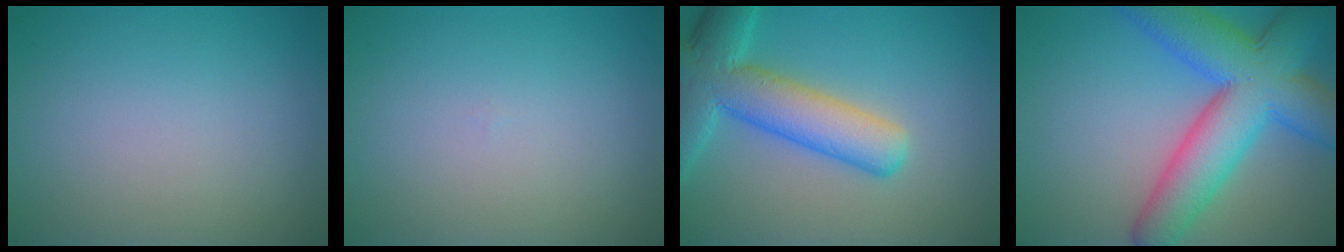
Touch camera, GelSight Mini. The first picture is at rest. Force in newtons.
{"total": 0.0}
{"total": 8.1, "press": 8.1, "slide": 0.5}
{"total": 10.8, "press": 10.8, "slide": 0.4}